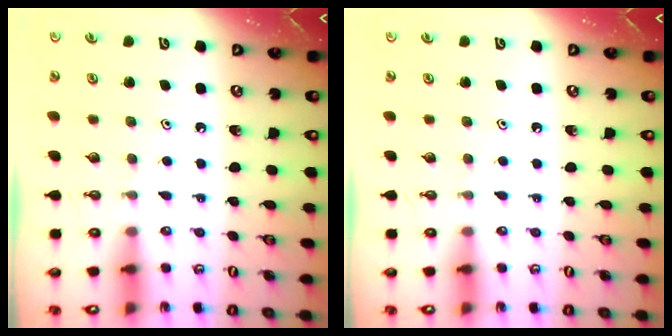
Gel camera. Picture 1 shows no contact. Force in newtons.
{"total": 0.0}